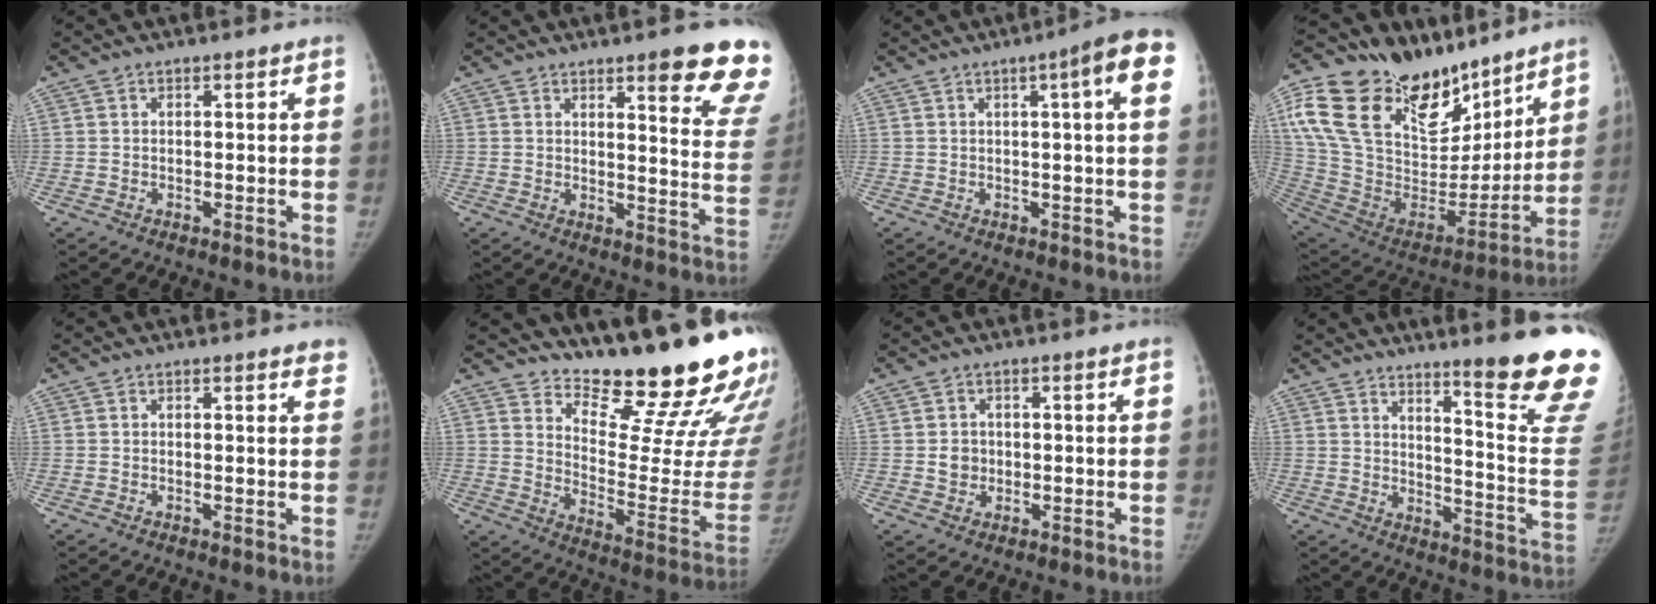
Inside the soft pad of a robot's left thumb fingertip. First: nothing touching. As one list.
[{"total": 15.3, "force": [10.5, 2.4, 10.8], "torque": [-0.105, -0.059, 0.117]}, {"total": 8.8, "force": [2.8, 0.8, 8.3], "torque": [-0.103, 0.011, 0.026]}, {"total": 30.7, "force": [19.7, 16.6, 16.7], "torque": [-0.269, -0.043, 0.351]}, {"total": 2.6, "force": [2.3, 0.6, 1.2], "torque": [-0.002, -0.006, 0.015]}, {"total": 22.6, "force": [19.2, 3.7, 11.3], "torque": [-0.124, -0.177, 0.267]}, {"total": 3.0, "force": [0.0, 2.8, 1.0], "torque": [0.000, 0.003, 0.003]}, {"total": 19.9, "force": [14.4, 0.6, 13.7], "torque": [-0.154, -0.136, 0.194]}]